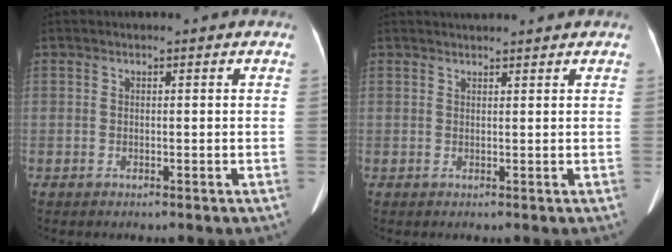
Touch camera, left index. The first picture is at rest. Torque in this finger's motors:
{"motor_torque": [0.00, -0.15, 0.02, 0.00]}